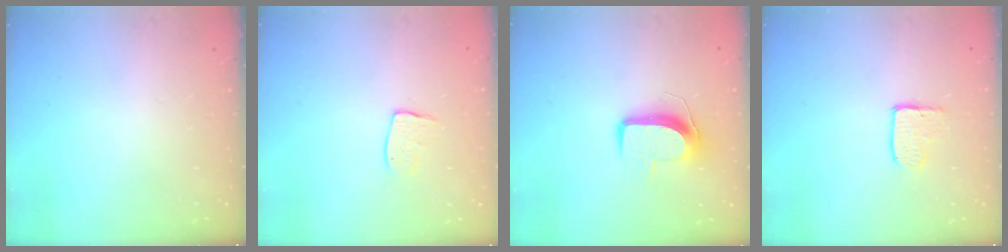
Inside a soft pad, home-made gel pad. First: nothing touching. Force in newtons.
{"total": 7.0, "press": 7.0, "slide": 0.5}
{"total": 9.3, "press": 9.3, "slide": 0.6}
{"total": 3.7, "press": 3.7, "slide": 0.2}